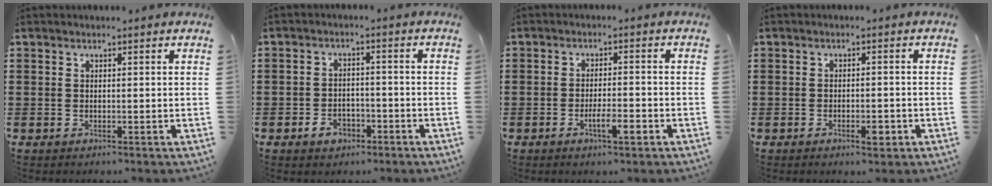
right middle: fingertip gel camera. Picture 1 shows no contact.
{"total": 3.2, "force": [-2.0, 2.0, 1.5], "torque": [-0.030, 0.003, -0.041]}
{"total": 4.0, "force": [-2.0, 1.1, 3.3], "torque": [-0.046, 0.002, -0.038]}
{"total": 2.4, "force": [-1.4, 0.9, 1.8], "torque": [-0.021, -0.003, -0.027]}